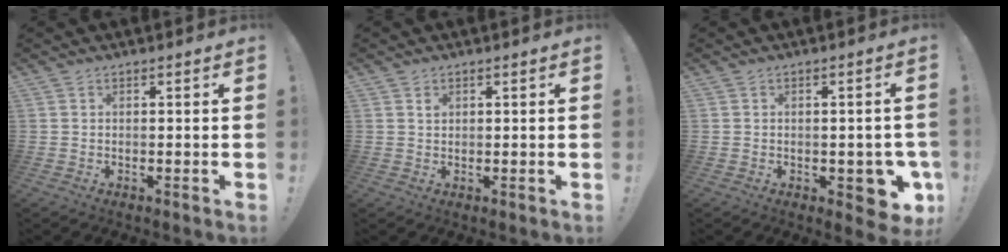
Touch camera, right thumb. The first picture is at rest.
{"total": 1.2, "force": [0.7, 0.9, 0.2], "torque": [0.008, -0.005, 0.011]}
{"total": 7.6, "force": [-2.6, 4.3, 5.7], "torque": [-0.061, 0.014, -0.032]}